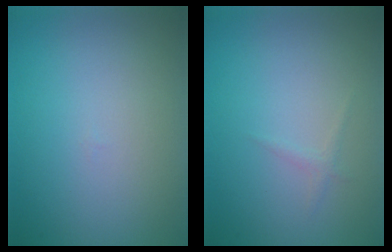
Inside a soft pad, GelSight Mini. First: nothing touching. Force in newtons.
{"total": 0.6, "press": 0.6, "slide": 0.0}